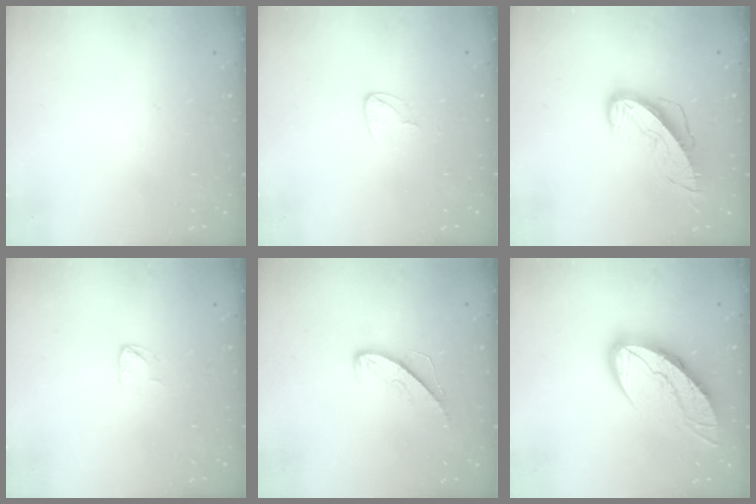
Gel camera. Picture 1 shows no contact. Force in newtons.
{"total": 4.1, "press": 4.1, "slide": 0.3}
{"total": 9.6, "press": 9.5, "slide": 1.1}
{"total": 3.3, "press": 3.3, "slide": 0.2}
{"total": 5.7, "press": 5.7, "slide": 0.5}
{"total": 13.0, "press": 13.0, "slide": 1.1}